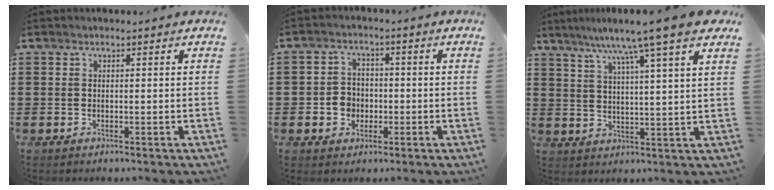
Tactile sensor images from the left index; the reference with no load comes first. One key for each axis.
{"total": 3.6, "fx": -1.0, "fy": 3.2, "fz": 1.3, "tx": -0.034, "ty": 0.005, "tz": -0.023}
{"total": 9.2, "fx": 7.2, "fy": -1.0, "fz": 5.8, "tx": -0.120, "ty": -0.034, "tz": 0.111}